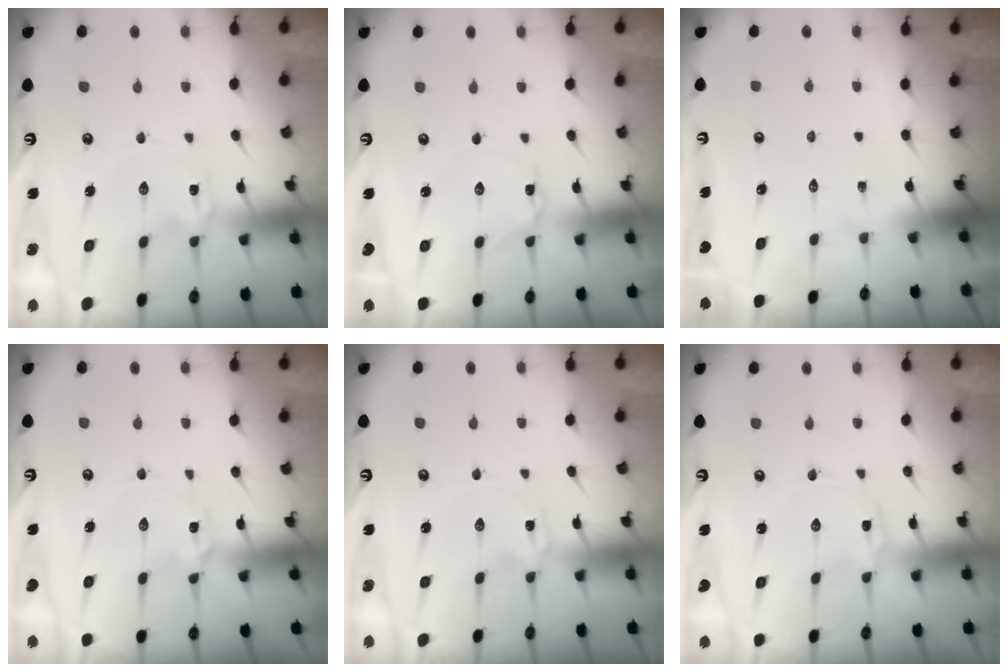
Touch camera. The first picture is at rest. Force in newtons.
{"total": 0.6, "press": 0.6, "slide": 0.1}
{"total": 0.0}
{"total": 0.9, "press": 0.9, "slide": 0.1}
{"total": 0.0}
{"total": 0.6, "press": 0.6, "slide": 0.1}